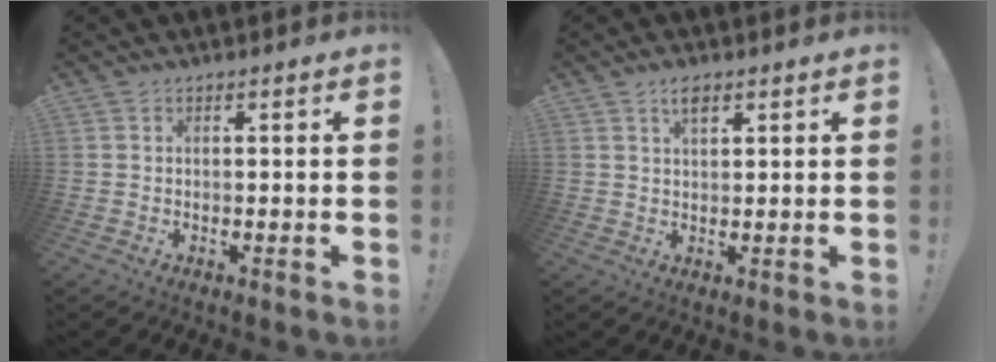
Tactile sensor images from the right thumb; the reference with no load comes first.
{"total": 3.6, "force": [2.1, 1.5, 2.4], "torque": [-0.040, -0.003, 0.035]}